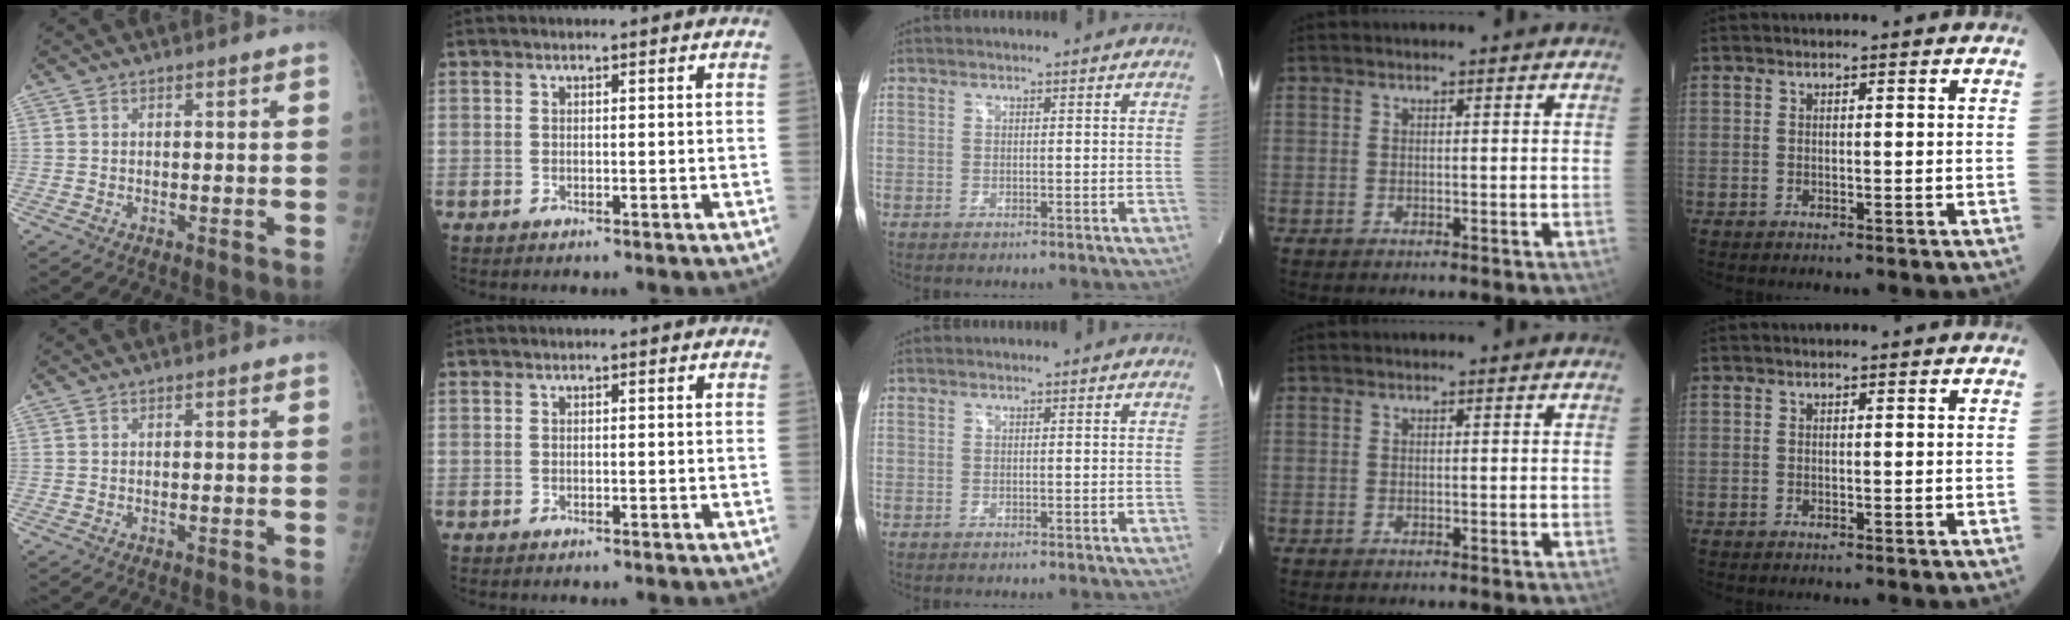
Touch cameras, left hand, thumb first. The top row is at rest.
{}